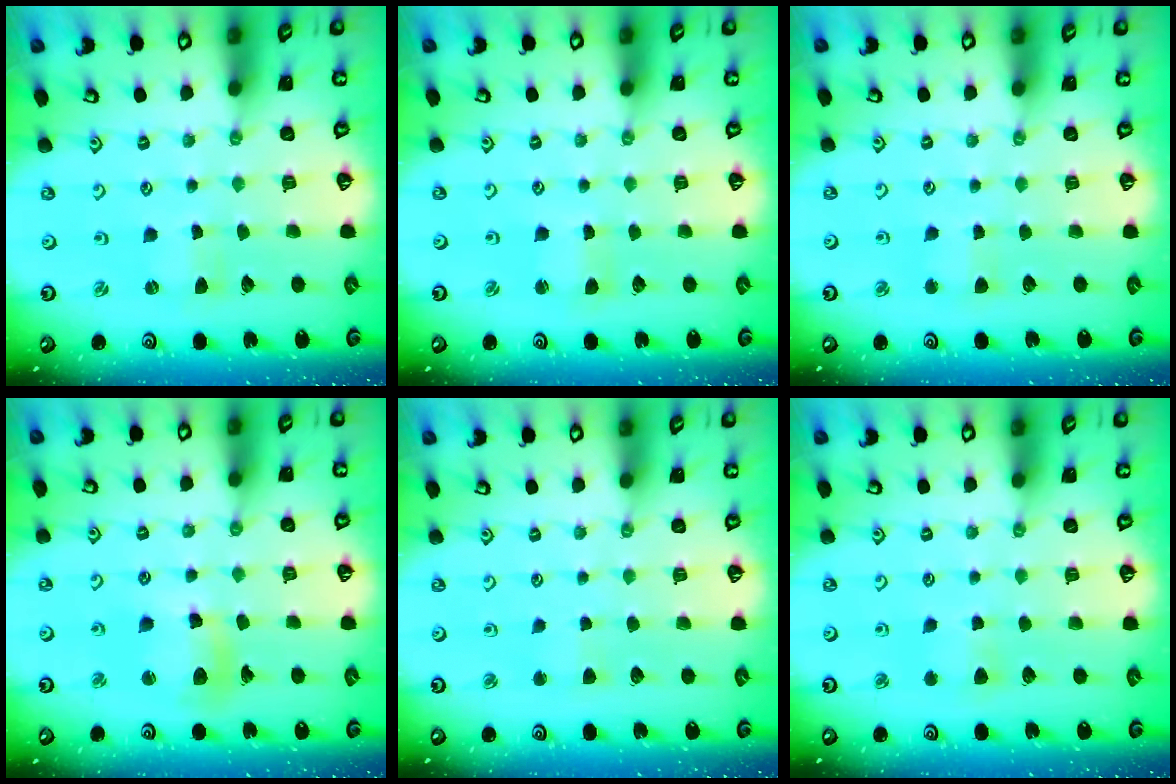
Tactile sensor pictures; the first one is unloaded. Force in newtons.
{"total": 1.6, "press": 1.6, "slide": 0.4}
{"total": 3.1, "press": 3.1, "slide": 0.3}
{"total": 12.3, "press": 12.2, "slide": 1.8}
{"total": 2.1, "press": 2.0, "slide": 0.3}
{"total": 3.8, "press": 3.7, "slide": 0.7}